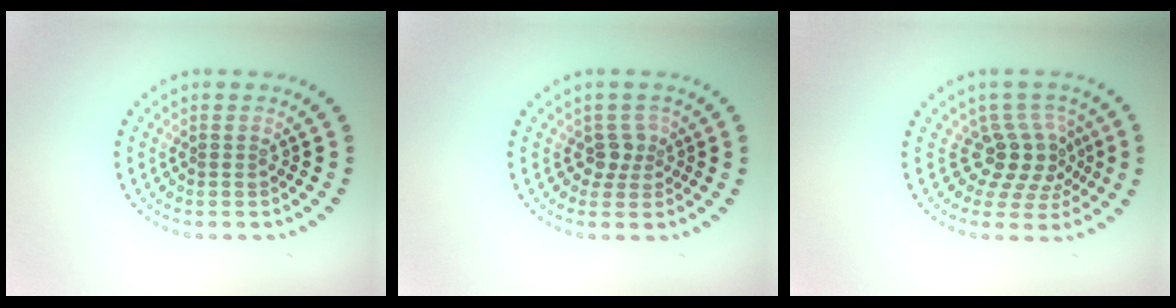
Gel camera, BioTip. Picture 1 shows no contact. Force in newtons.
{"total": 1.9, "press": 1.4, "slide": 1.3}
{"total": 3.8, "press": 2.7, "slide": 2.7}